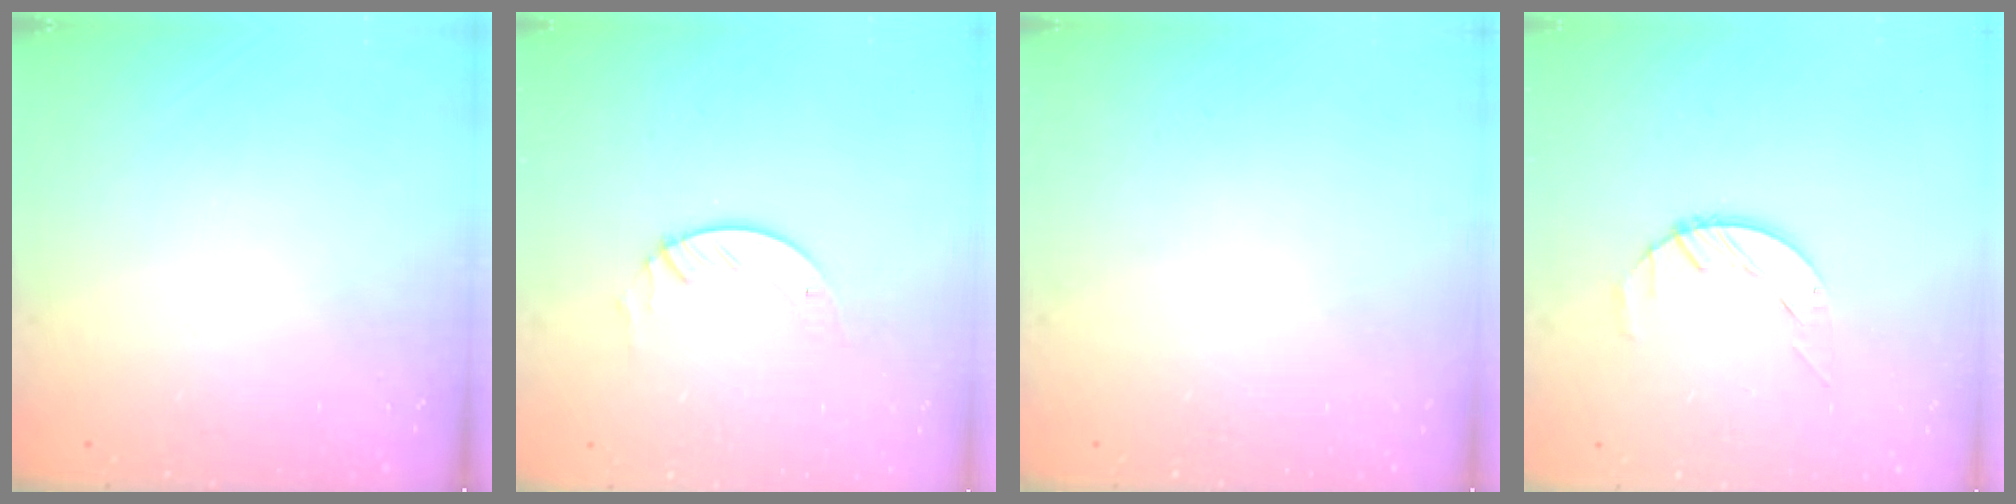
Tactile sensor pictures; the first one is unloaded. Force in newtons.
{"total": 3.0, "press": 3.0, "slide": 0.2}
{"total": 0.0}
{"total": 2.7, "press": 2.7, "slide": 0.3}